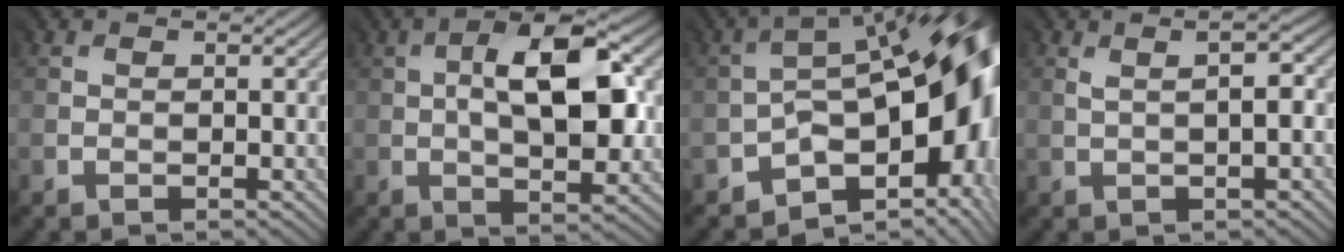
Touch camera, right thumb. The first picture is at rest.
{"total": 10.6, "force": [1.2, 4.6, 9.5], "torque": [-0.157, 0.004, 0.025]}
{"total": 15.9, "force": [-3.7, 8.7, 12.8], "torque": [-0.160, -0.027, -0.042]}
{"total": 2.8, "force": [0.4, 0.3, 2.8], "torque": [-0.036, 0.007, 0.005]}